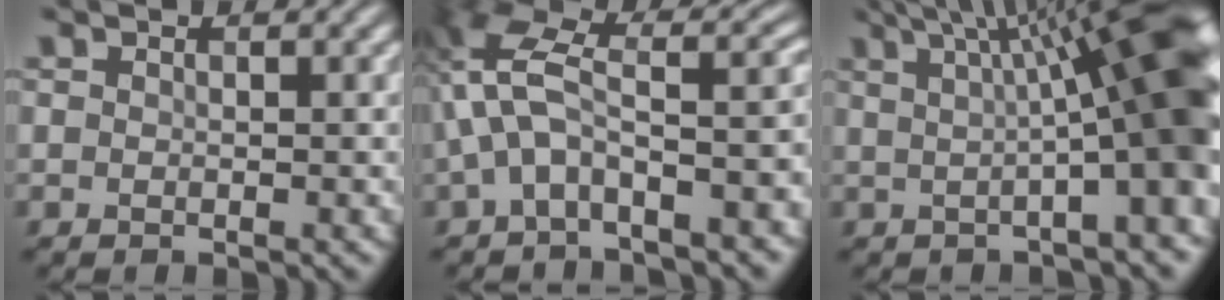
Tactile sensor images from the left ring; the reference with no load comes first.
{"total": 9.6, "force": [-1.9, 4.4, 8.3], "torque": [-0.157, 0.030, -0.052]}
{"total": 14.5, "force": [2.4, 3.7, 13.8], "torque": [-0.139, 0.029, 0.028]}